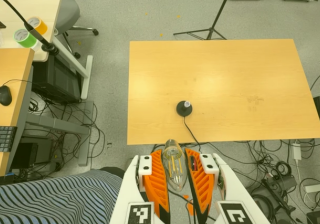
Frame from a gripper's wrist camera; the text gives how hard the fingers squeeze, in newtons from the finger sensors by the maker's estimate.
{"total": 20.6, "left": 23.3, "right": 18.0}